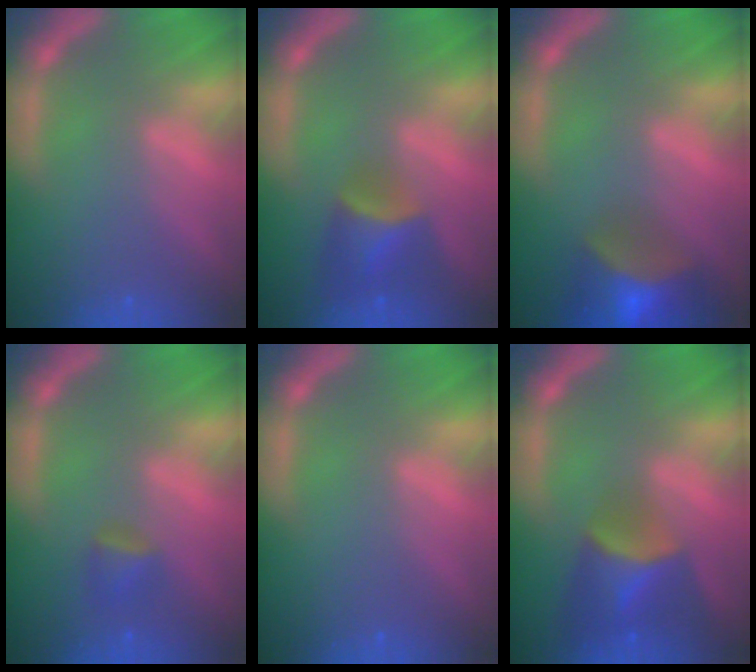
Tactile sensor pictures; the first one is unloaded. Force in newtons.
{"total": 4.4}
{"total": 8.4}
{"total": 1.9}
{"total": 0.0}
{"total": 6.0}